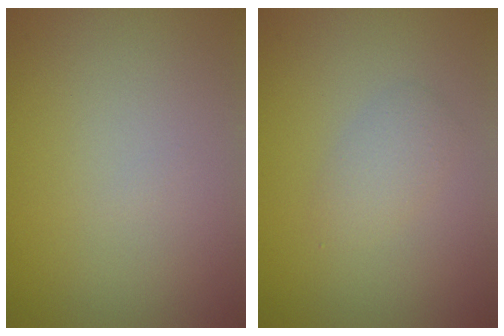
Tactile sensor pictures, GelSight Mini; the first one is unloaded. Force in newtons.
{"total": 1.7, "press": 1.7, "slide": 0.1}